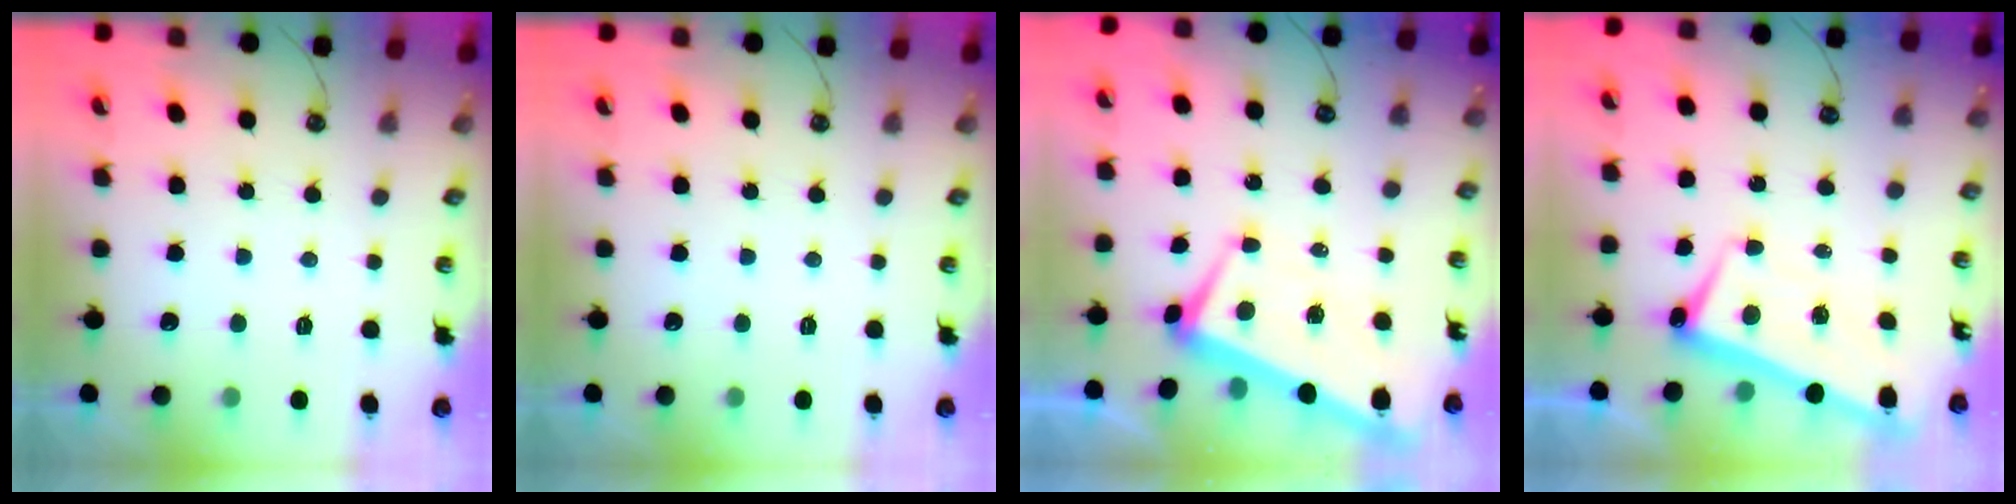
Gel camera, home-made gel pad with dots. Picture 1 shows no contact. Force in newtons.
{"total": 0.0}
{"total": 1.1, "press": 0.6, "slide": 0.9}
{"total": 2.7, "press": 2.7, "slide": 0.4}